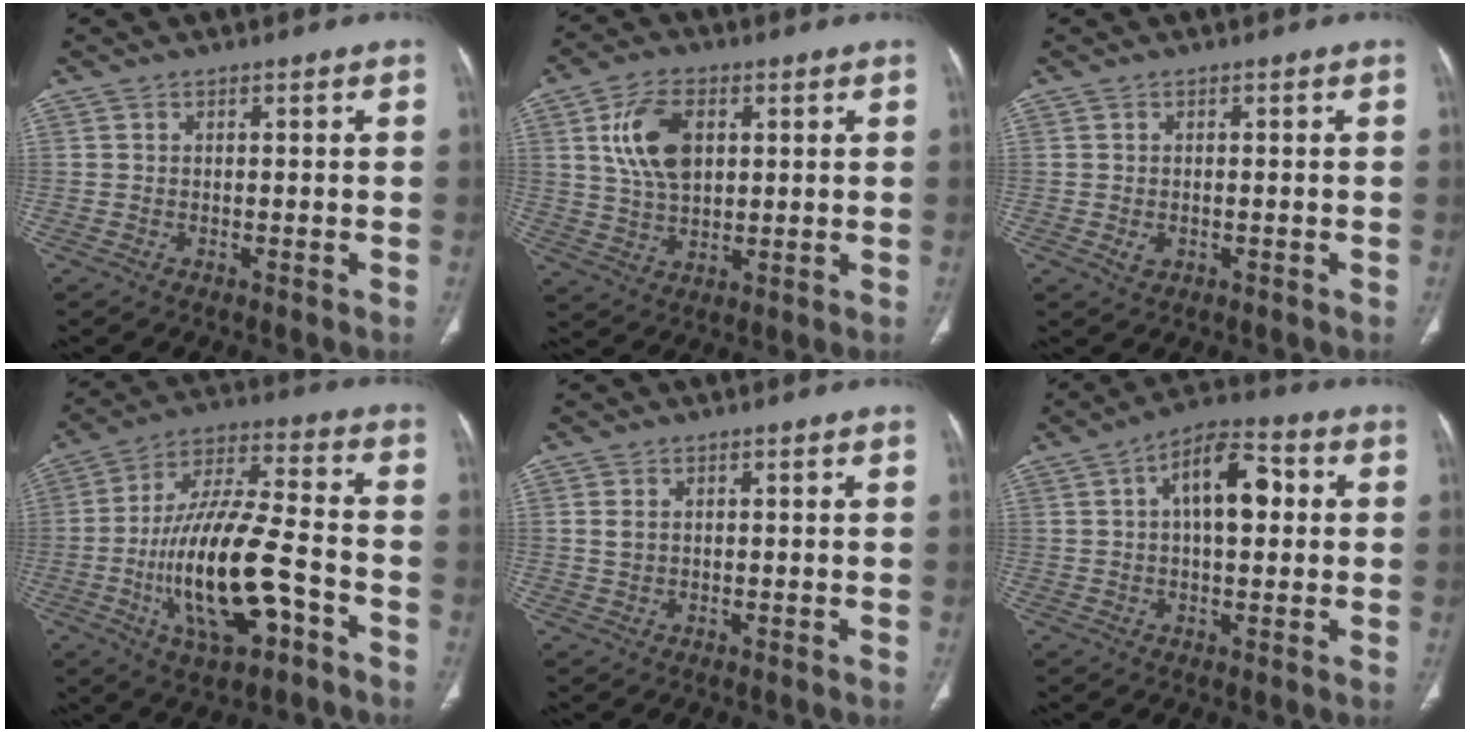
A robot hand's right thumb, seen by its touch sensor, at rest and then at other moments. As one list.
[{"total": 10.7, "force": [3.0, 6.6, 7.9], "torque": [-0.137, -0.005, 0.059]}, {"total": 1.7, "force": [-0.4, 1.2, 1.1], "torque": [-0.019, 0.000, -0.001]}, {"total": 20.1, "force": [-6.5, 7.5, 17.5], "torque": [-0.323, 0.040, -0.103]}, {"total": 1.8, "force": [0.3, 1.3, 1.1], "torque": [-0.022, 0.001, 0.011]}, {"total": 11.1, "force": [2.2, 5.5, 9.4], "torque": [-0.134, 0.021, 0.026]}]